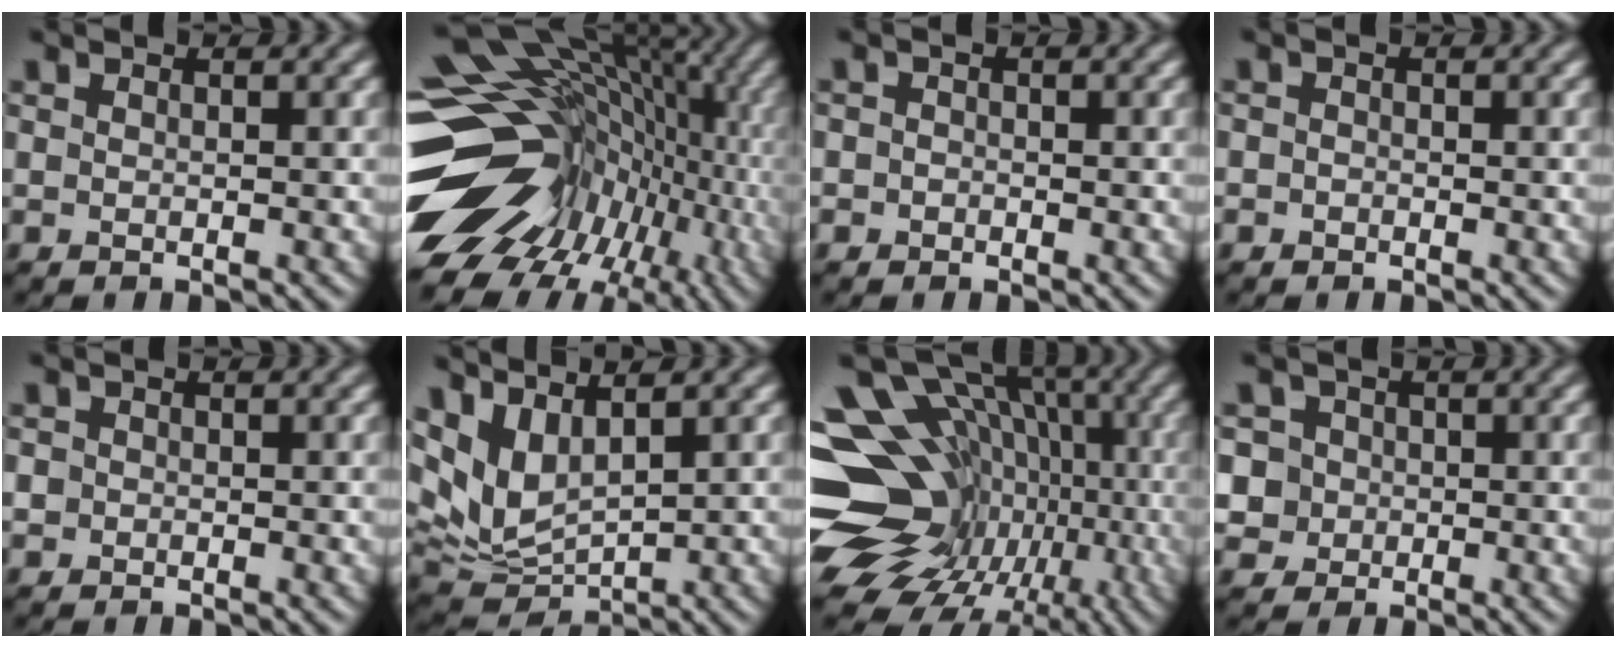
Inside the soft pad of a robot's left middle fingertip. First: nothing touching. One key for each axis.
{"total": 17.7, "fx": -3.9, "fy": 12.9, "fz": 11.5, "tx": -0.169, "ty": 0.037, "tz": -0.052}
{"total": 1.0, "fx": -0.6, "fy": 0.8, "fz": 0.1, "tx": 0.009, "ty": -0.002, "tz": -0.019}
{"total": 0.8, "fx": -0.6, "fy": 0.5, "fz": 0.0, "tx": 0.007, "ty": -0.002, "tz": -0.020}
{"total": 0.7, "fx": -0.4, "fy": 0.6, "fz": 0.0, "tx": 0.007, "ty": -0.004, "tz": -0.011}
{"total": 6.1, "fx": 2.3, "fy": 3.4, "fz": 4.5, "tx": -0.103, "ty": -0.007, "tz": 0.045}
{"total": 18.2, "fx": -3.2, "fy": 14.2, "fz": 10.9, "tx": -0.152, "ty": 0.010, "tz": -0.053}
{"total": 5.1, "fx": 1.1, "fy": 4.5, "fz": 2.2, "tx": -0.029, "ty": 0.018, "tz": -0.008}